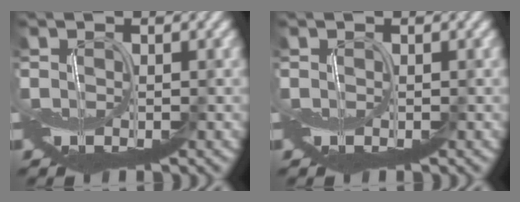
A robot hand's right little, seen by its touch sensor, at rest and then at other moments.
{"total": 0.0}